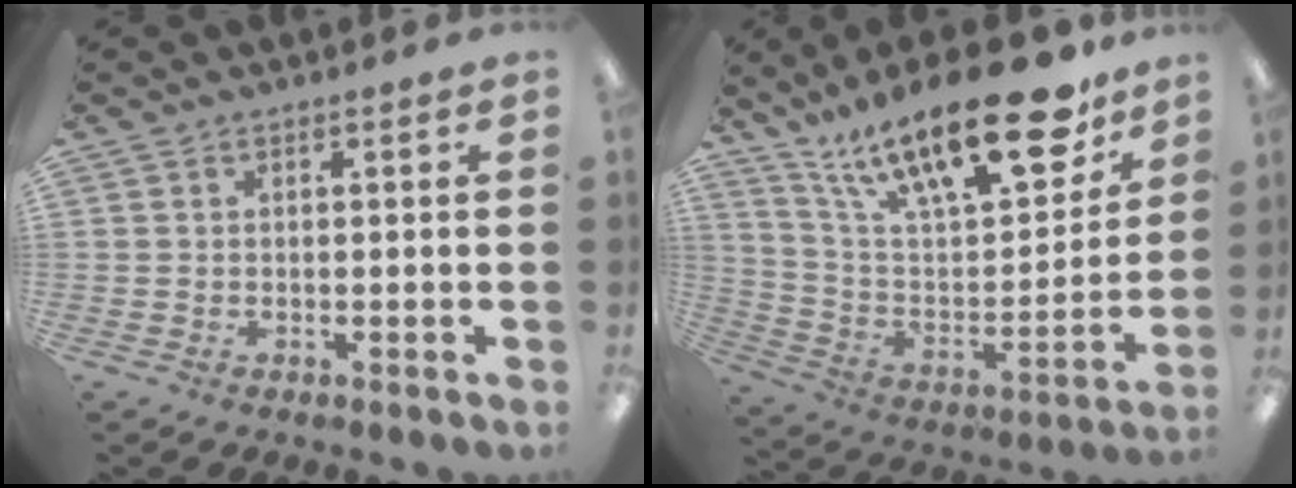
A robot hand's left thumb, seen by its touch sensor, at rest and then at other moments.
{"total": 26.7, "force": [17.0, 9.9, 18.0], "torque": [-0.279, -0.097, 0.287]}